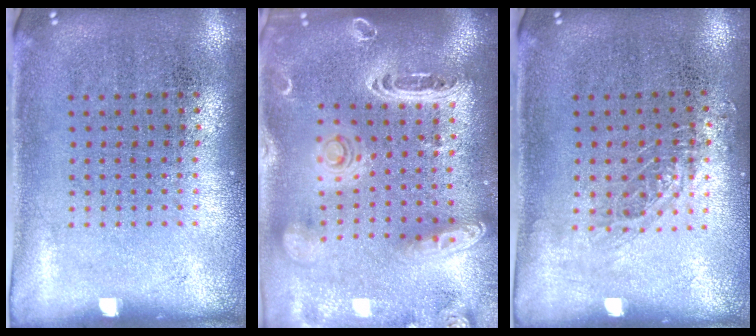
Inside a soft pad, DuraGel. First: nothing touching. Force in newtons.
{"total": 3.4, "press": 2.7, "slide": 2.0}
{"total": 0.8, "press": 0.8, "slide": 0.2}